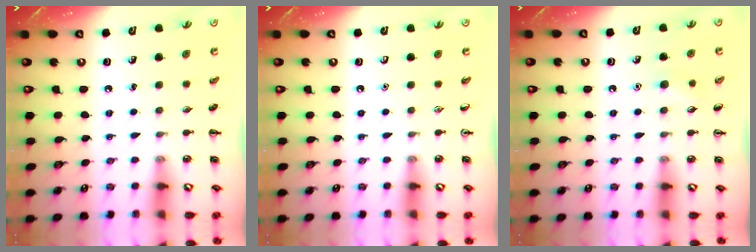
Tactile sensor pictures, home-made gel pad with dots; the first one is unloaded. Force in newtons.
{"total": 0.0}
{"total": 5.2, "press": 5.0, "slide": 1.5}